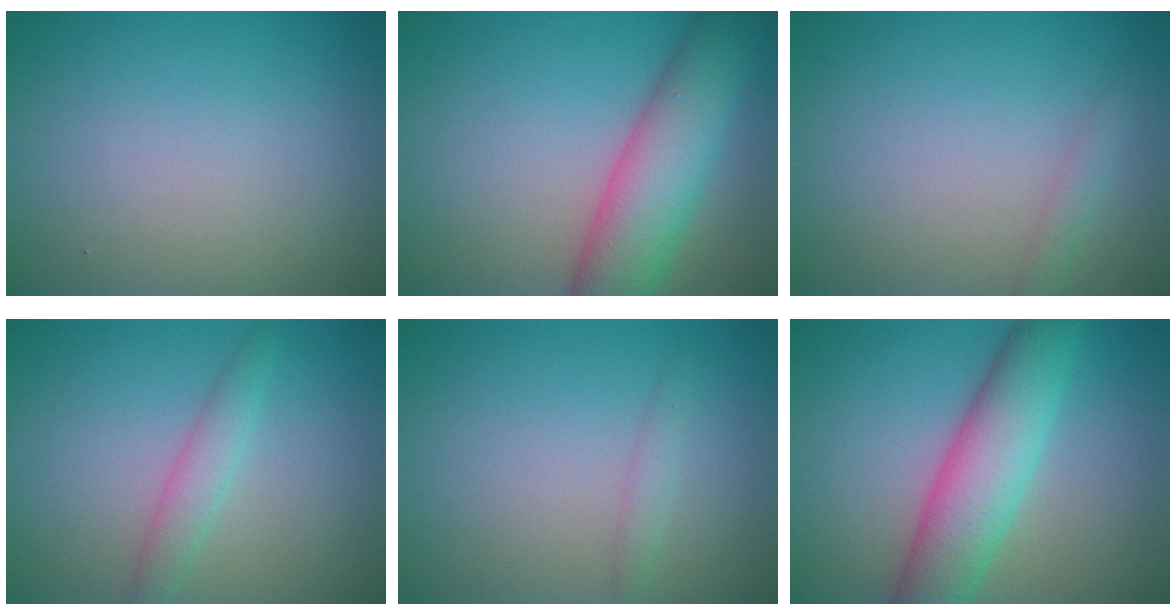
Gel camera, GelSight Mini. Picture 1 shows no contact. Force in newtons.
{"total": 7.8, "press": 7.8, "slide": 0.4}
{"total": 1.2, "press": 1.2, "slide": 0.0}
{"total": 2.1, "press": 2.1, "slide": 0.1}
{"total": 1.0, "press": 1.0, "slide": 0.0}
{"total": 7.3, "press": 7.3, "slide": 0.4}